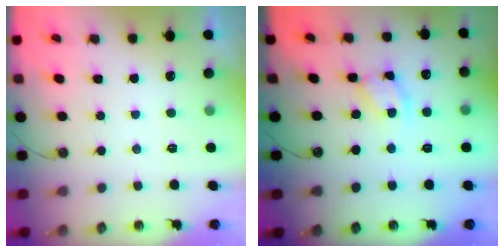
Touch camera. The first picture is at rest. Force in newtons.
{"total": 9.3, "press": 9.3, "slide": 0.6}